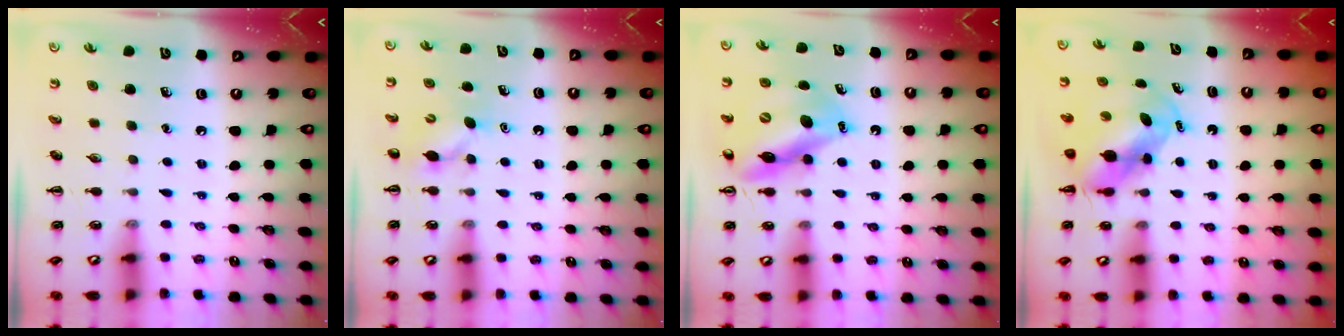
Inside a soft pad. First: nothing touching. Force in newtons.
{"total": 4.6, "press": 4.5, "slide": 0.9}
{"total": 12.9, "press": 12.3, "slide": 4.0}
{"total": 5.4, "press": 5.3, "slide": 0.7}